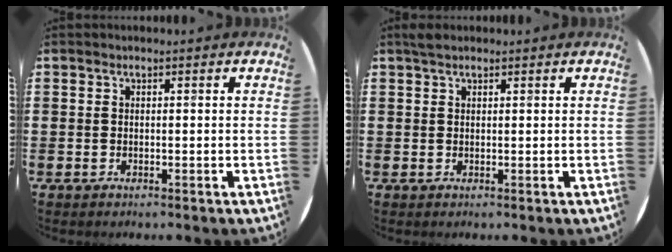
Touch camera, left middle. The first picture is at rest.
{"total": 1.2, "force": [1.0, 0.5, 0.5], "torque": [-0.011, 0.004, 0.018]}